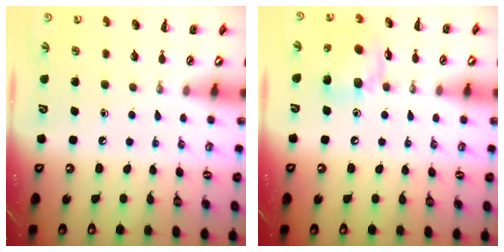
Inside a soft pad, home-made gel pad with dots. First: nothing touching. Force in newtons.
{"total": 12.9, "press": 12.6, "slide": 2.9}